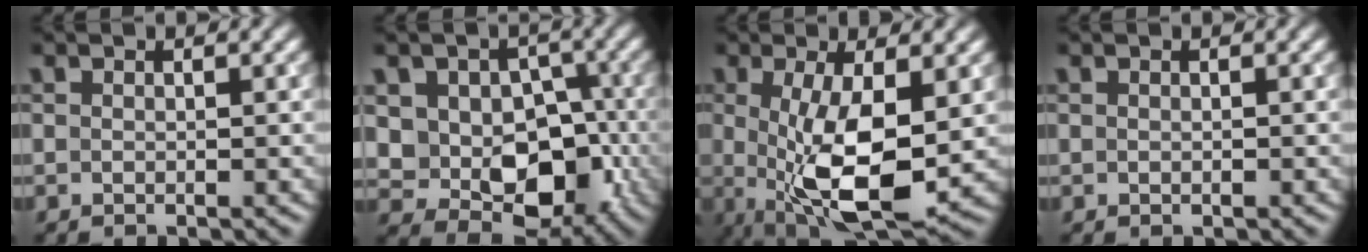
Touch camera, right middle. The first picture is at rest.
{"total": 8.3, "force": [-0.9, 6.4, 5.2], "torque": [-0.051, -0.001, -0.023]}
{"total": 9.7, "force": [-0.8, 3.6, 8.9], "torque": [-0.174, -0.025, -0.004]}
{"total": 0.0}